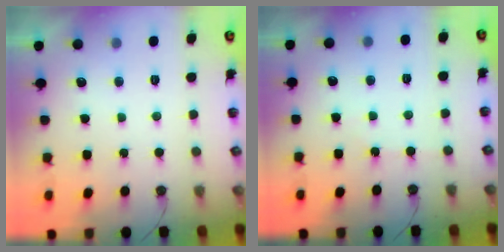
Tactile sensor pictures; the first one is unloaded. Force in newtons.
{"total": 2.6, "press": 2.6, "slide": 0.5}